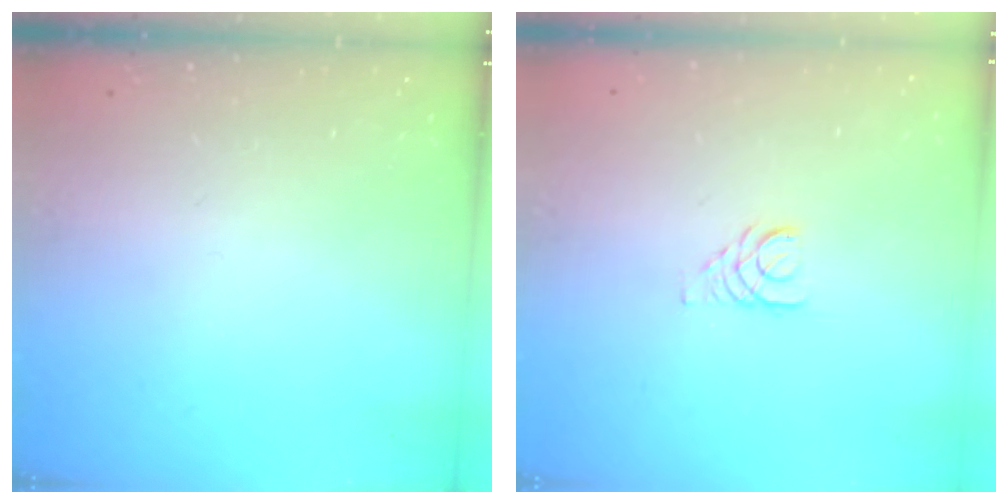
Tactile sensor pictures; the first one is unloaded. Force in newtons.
{"total": 2.7, "press": 2.7, "slide": 0.2}